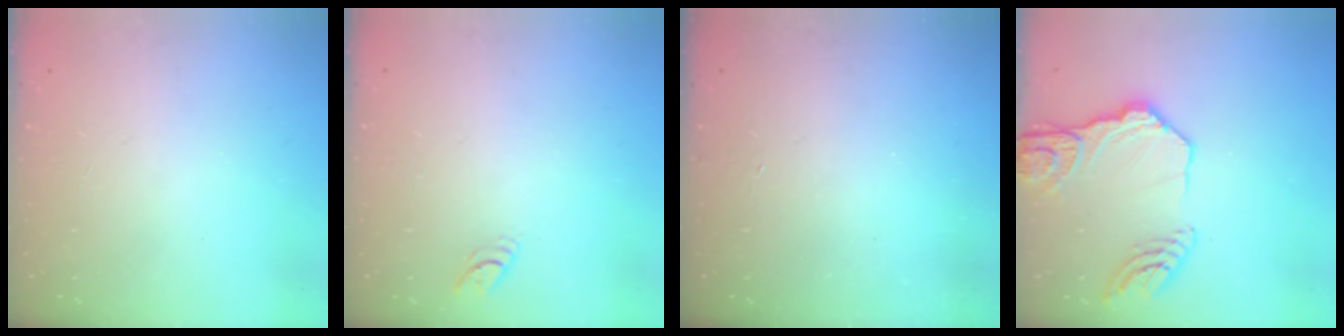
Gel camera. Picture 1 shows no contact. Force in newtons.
{"total": 3.8, "press": 3.8, "slide": 0.1}
{"total": 3.3, "press": 3.3, "slide": 0.3}
{"total": 15.8, "press": 15.8, "slide": 0.8}